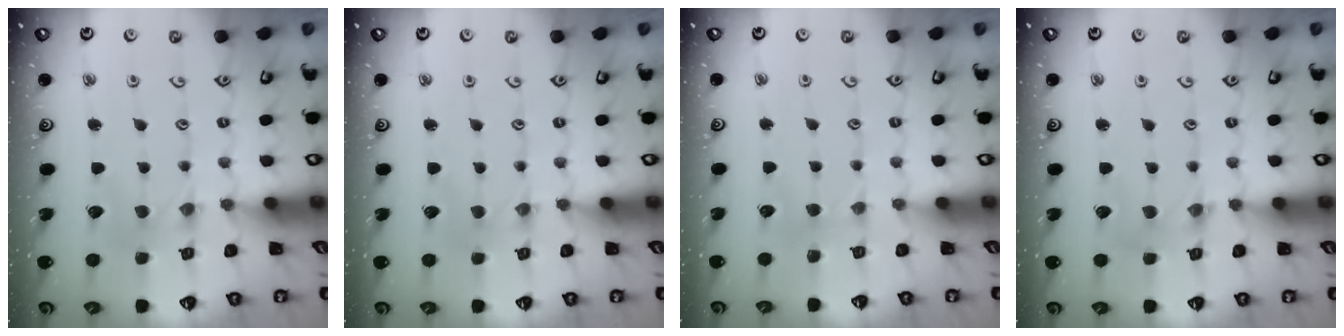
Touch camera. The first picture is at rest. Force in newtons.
{"total": 0.0}
{"total": 2.7, "press": 2.7, "slide": 0.4}
{"total": 1.8, "press": 1.8, "slide": 0.2}